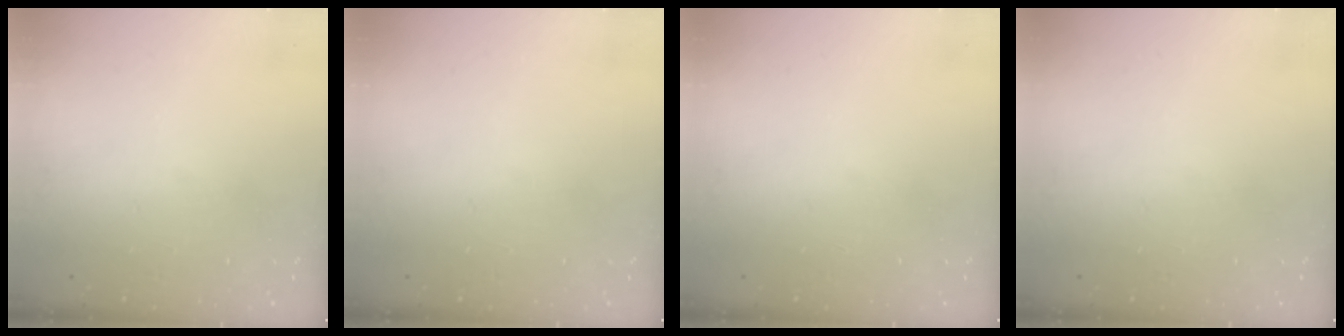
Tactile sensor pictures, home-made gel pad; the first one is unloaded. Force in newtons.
{"total": 0.0}
{"total": 0.0}
{"total": 0.0}